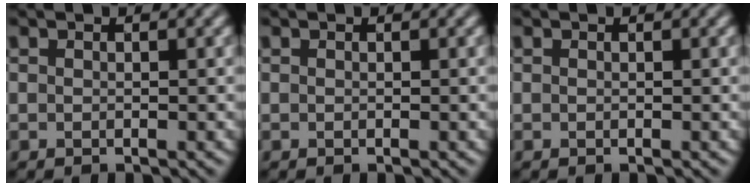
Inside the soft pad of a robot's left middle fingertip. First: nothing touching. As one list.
[{"total": 0.0}, {"total": 0.0}]